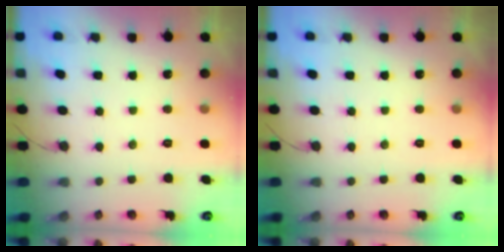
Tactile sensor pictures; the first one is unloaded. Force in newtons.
{"total": 0.0}